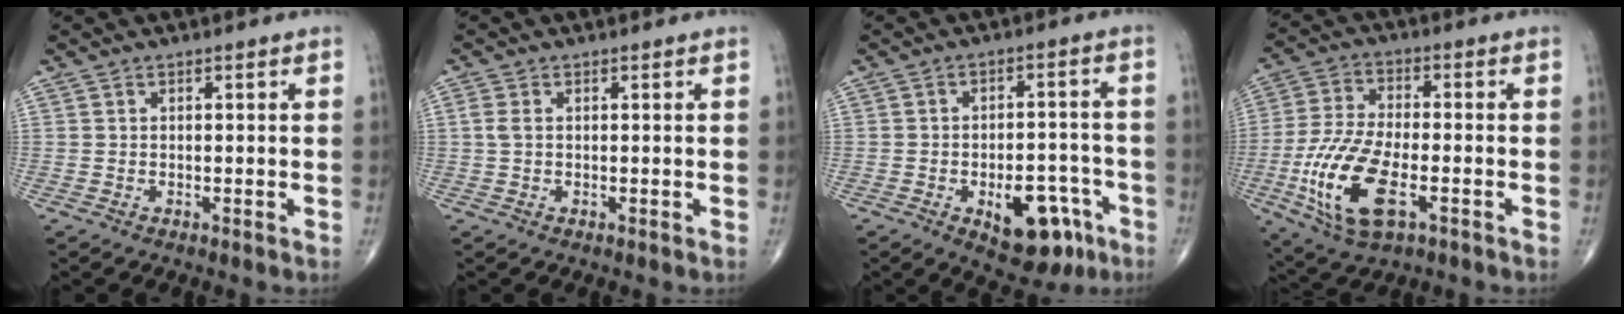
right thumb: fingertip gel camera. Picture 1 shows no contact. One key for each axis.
{"total": 1.6, "fx": 0.2, "fy": 0.9, "fz": 1.4, "tx": -0.038, "ty": 0.004, "tz": 0.005}
{"total": 14.6, "fx": -6.6, "fy": 7.7, "fz": 10.5, "tx": -0.104, "ty": 0.044, "tz": -0.080}
{"total": 15.7, "fx": -5.0, "fy": 7.0, "fz": 13.2, "tx": -0.277, "ty": 0.007, "tz": -0.088}